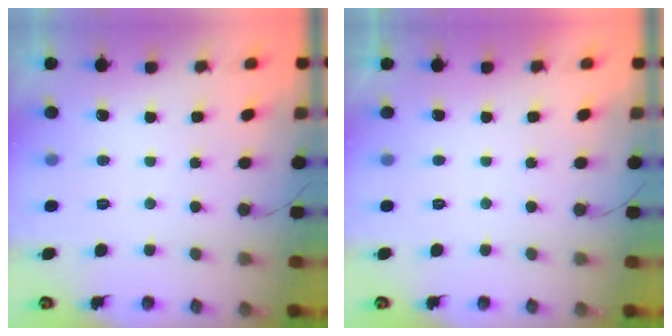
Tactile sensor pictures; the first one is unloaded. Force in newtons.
{"total": 2.3, "press": 2.2, "slide": 0.4}